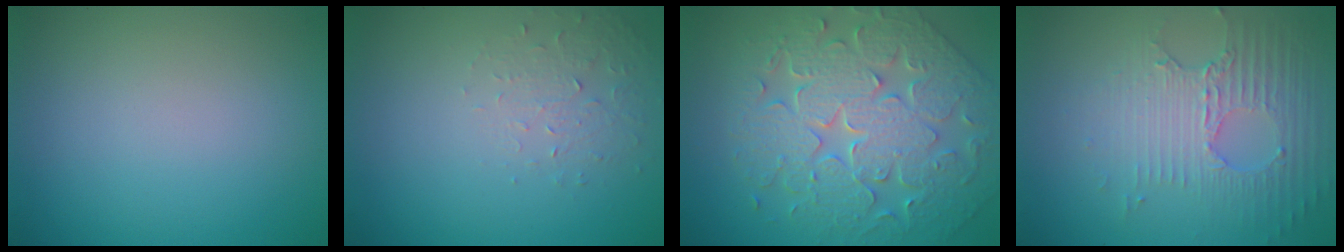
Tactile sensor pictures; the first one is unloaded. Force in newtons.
{"total": 1.4, "press": 0.7, "slide": 1.2}
{"total": 7.5, "press": 6.5, "slide": 3.6}
{"total": 5.2, "press": 3.4, "slide": 3.9}